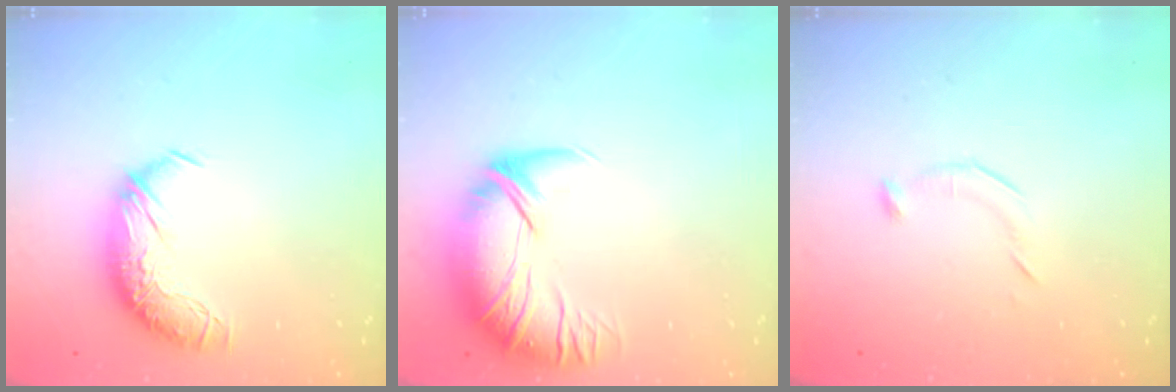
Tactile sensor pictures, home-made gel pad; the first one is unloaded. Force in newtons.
{"total": 2.8, "press": 0.1, "slide": 2.8}
{"total": 5.8, "press": 5.8, "slide": 0.9}